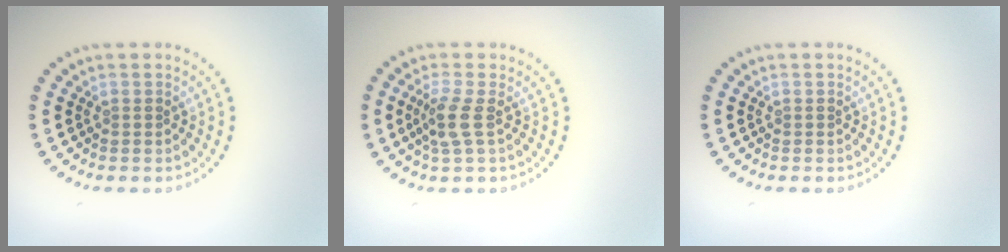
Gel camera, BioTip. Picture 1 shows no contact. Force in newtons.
{"total": 2.2, "press": 1.9, "slide": 1.2}
{"total": 0.0}